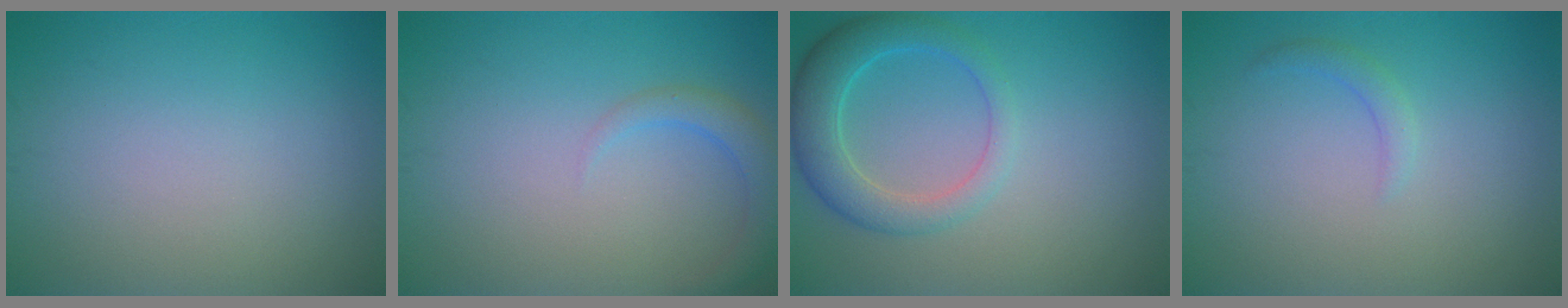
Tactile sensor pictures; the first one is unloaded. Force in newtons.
{"total": 2.4, "press": 2.4, "slide": 0.2}
{"total": 4.4, "press": 4.4, "slide": 0.3}
{"total": 1.1, "press": 1.1, "slide": 0.1}